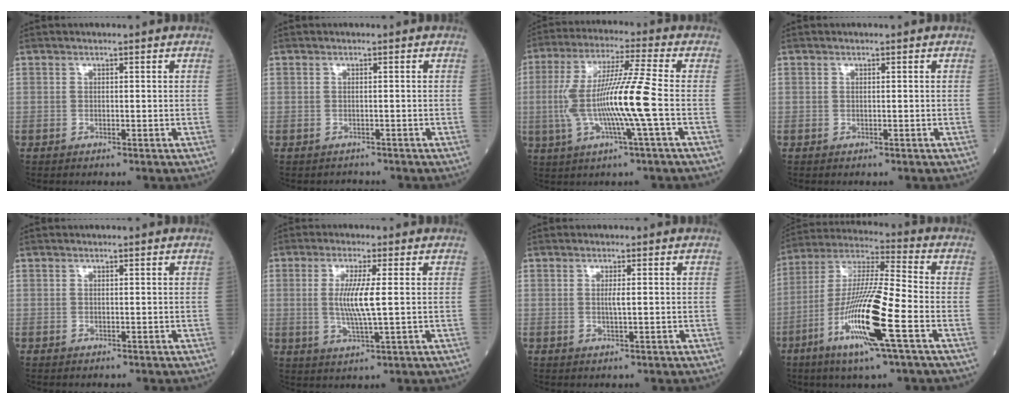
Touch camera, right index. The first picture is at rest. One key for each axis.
{"total": 0.8, "fx": -0.7, "fy": 0.2, "fz": 0.1, "tx": -0.005, "ty": -0.002, "tz": -0.010}
{"total": 12.4, "fx": -1.7, "fy": -0.9, "fz": 12.3, "tx": -0.245, "ty": 0.003, "tz": -0.033}
{"total": 0.0}
{"total": 0.0}
{"total": 6.4, "fx": 0.5, "fy": 0.0, "fz": 6.3, "tx": -0.131, "ty": -0.011, "tz": 0.010}
{"total": 1.6, "fx": 0.1, "fy": -0.1, "fz": 1.6, "tx": -0.033, "ty": -0.002, "tz": 0.002}
{"total": 16.5, "fx": -6.1, "fy": 0.4, "fz": 15.3, "tx": -0.308, "ty": -0.016, "tz": -0.113}